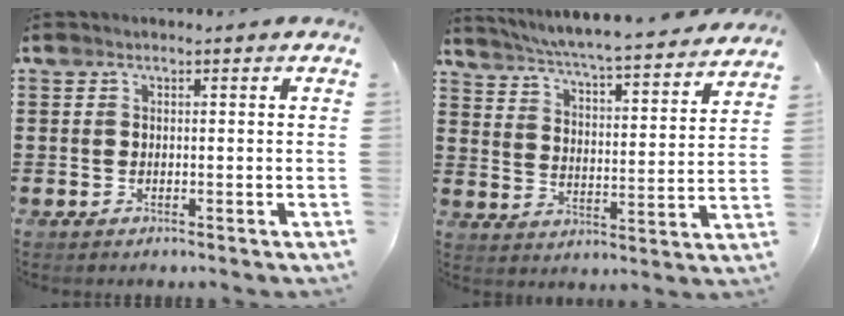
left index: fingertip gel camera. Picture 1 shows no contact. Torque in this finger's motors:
{"motor_torque": [1.27, -0.87, 1.05, 0.21]}